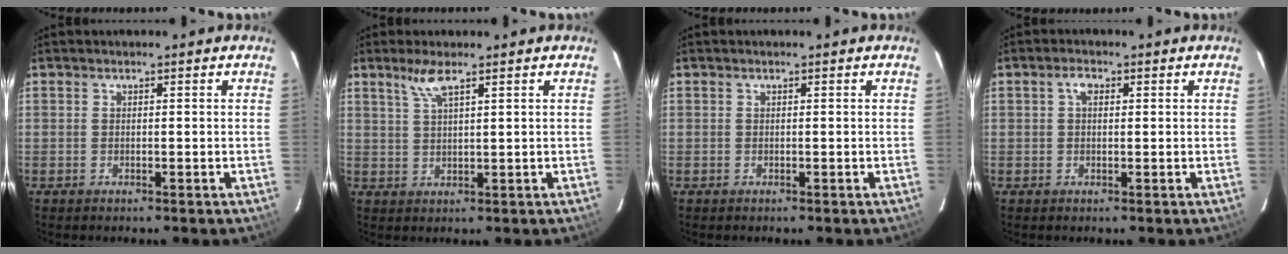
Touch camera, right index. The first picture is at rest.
{"total": 3.7, "force": [2.5, 0.4, 2.6], "torque": [-0.054, 0.003, 0.053]}
{"total": 0.0}
{"total": 2.0, "force": [0.6, 1.2, 1.5], "torque": [-0.028, 0.009, 0.009]}